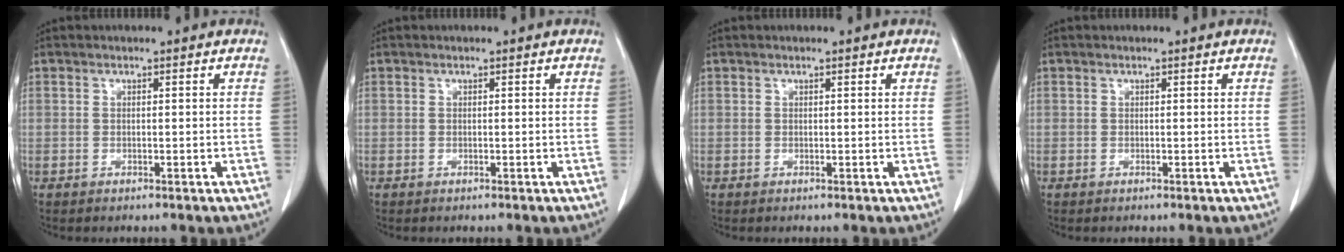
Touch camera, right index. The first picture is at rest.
{"total": 0.0}
{"total": 0.0}
{"total": 0.0}